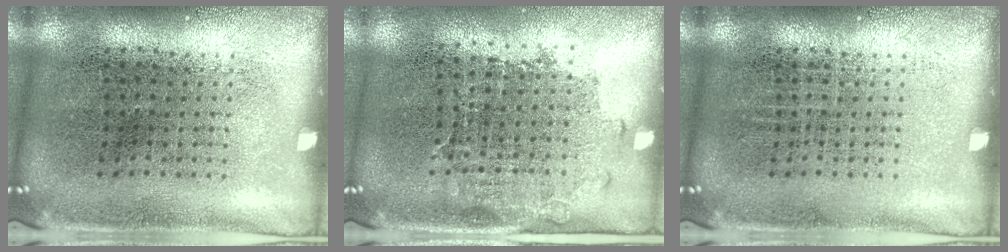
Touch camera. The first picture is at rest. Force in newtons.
{"total": 1.3, "press": 1.1, "slide": 0.8}
{"total": 0.0}